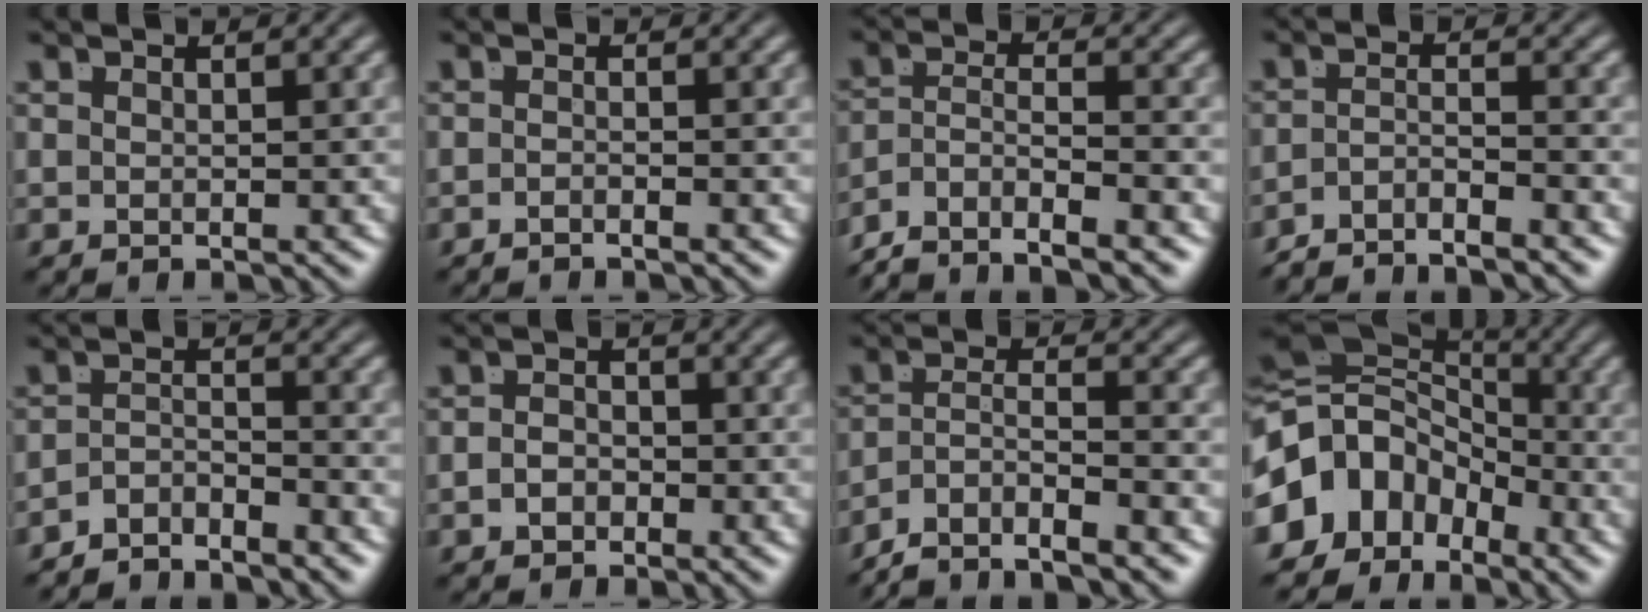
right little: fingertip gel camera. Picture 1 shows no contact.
{"total": 1.3, "force": [-1.1, -0.7, 0.3], "torque": [-0.003, -0.002, -0.021]}
{"total": 8.9, "force": [-5.7, 5.7, 3.8], "torque": [-0.086, -0.031, -0.096]}
{"total": 4.7, "force": [-4.4, 0.9, 1.5], "torque": [-0.017, -0.020, -0.068]}
{"total": 3.3, "force": [-3.1, 0.8, 1.2], "torque": [-0.012, -0.009, -0.055]}
{"total": 1.5, "force": [-1.1, 0.7, 0.6], "torque": [-0.006, -0.010, -0.018]}
{"total": 7.2, "force": [-4.9, 4.2, 3.2], "torque": [-0.064, -0.023, -0.085]}
{"total": 15.4, "force": [-1.4, 13.2, 7.8], "torque": [-0.181, -0.037, -0.029]}